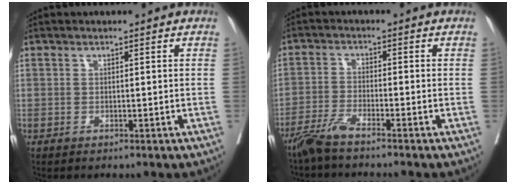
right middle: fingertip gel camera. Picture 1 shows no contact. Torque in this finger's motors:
{"motor_torque": [0.14, -0.35, 0.09, 0.03]}